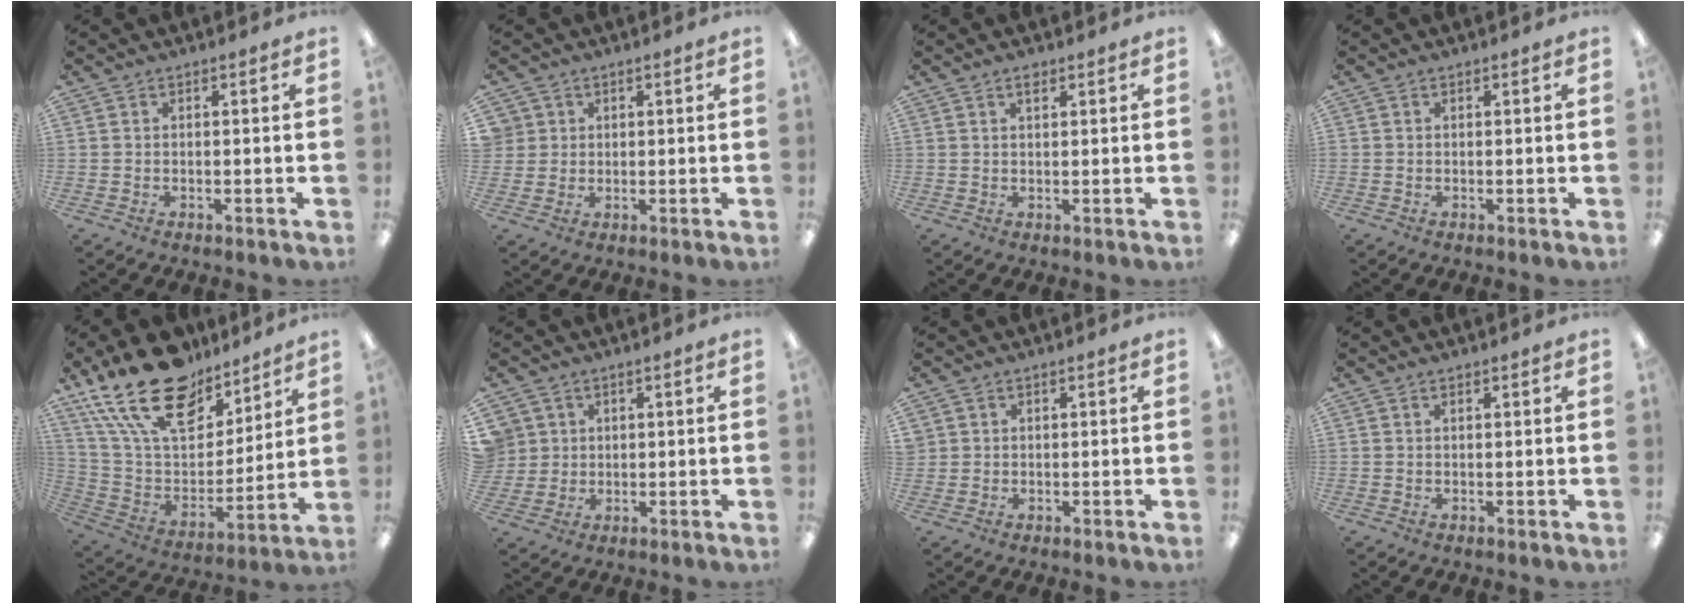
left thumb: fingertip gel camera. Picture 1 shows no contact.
{"total": 3.3, "force": [1.2, 3.0, -0.4], "torque": [0.002, 0.001, 0.020]}
{"total": 2.0, "force": [1.5, 0.7, 1.2], "torque": [-0.019, -0.001, 0.024]}
{"total": 0.0}
{"total": 23.1, "force": [16.5, 11.4, 11.5], "torque": [-0.234, -0.102, 0.302]}
{"total": 4.3, "force": [1.5, 4.0, -0.3], "torque": [-0.004, 0.003, 0.030]}
{"total": 1.1, "force": [0.5, 1.0, -0.2], "torque": [0.002, 0.000, 0.011]}
{"total": 0.7, "force": [0.6, 0.2, 0.3], "torque": [-0.007, 0.002, 0.011]}